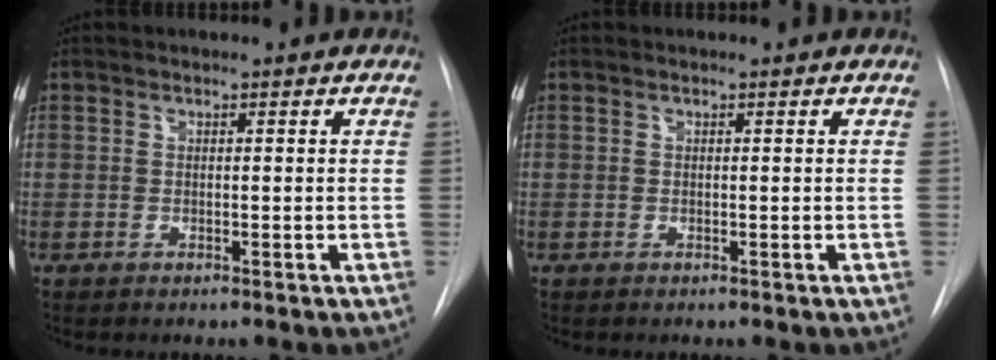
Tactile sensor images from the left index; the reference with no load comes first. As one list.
[{"total": 0.0}]